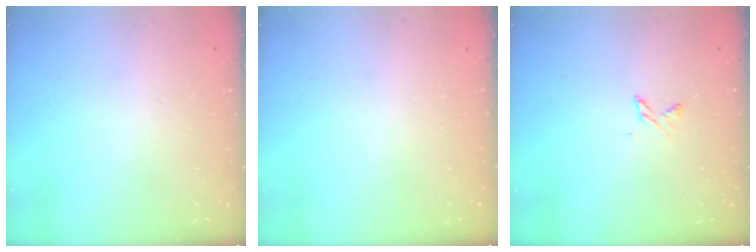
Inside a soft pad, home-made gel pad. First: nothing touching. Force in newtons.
{"total": 0.0}
{"total": 2.5, "press": 2.5, "slide": 0.5}